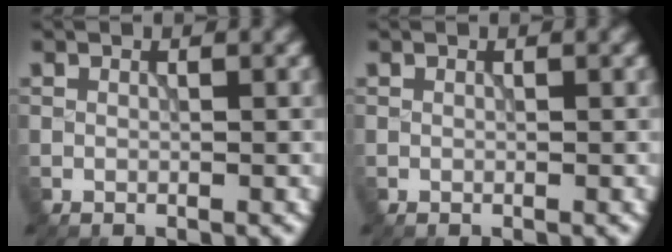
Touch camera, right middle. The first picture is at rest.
{"total": 0.0}